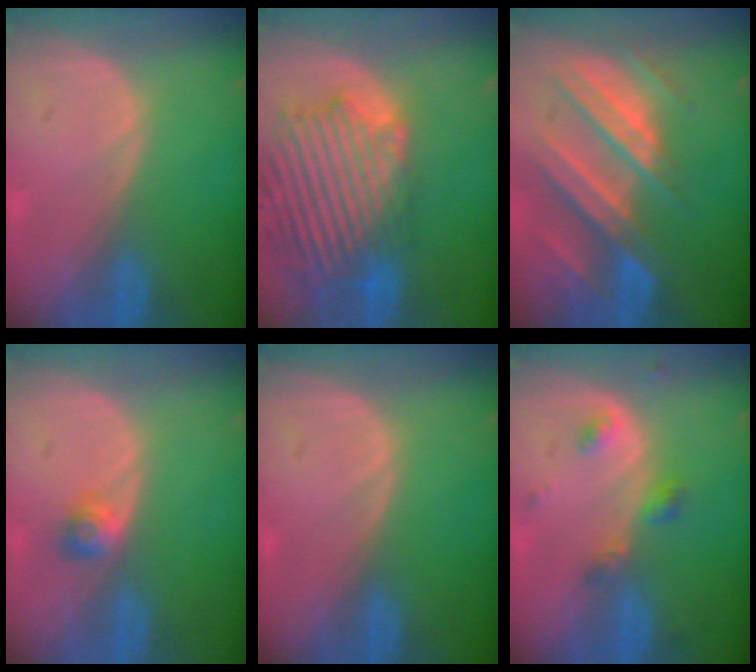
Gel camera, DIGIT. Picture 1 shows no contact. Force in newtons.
{"total": 14.4, "press": 12.2, "slide": 7.6}
{"total": 10.5, "press": 9.4, "slide": 4.8}
{"total": 2.5, "press": 2.2, "slide": 1.2}
{"total": 0.0}
{"total": 3.4, "press": 3.4, "slide": 0.7}